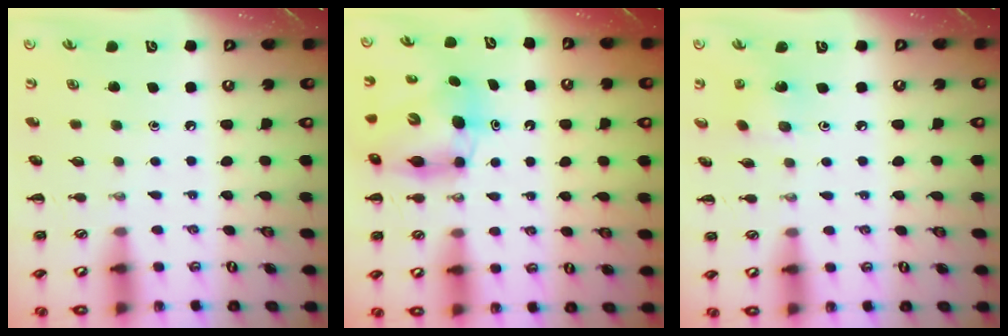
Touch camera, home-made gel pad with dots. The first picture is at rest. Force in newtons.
{"total": 7.1, "press": 6.8, "slide": 2.0}
{"total": 2.7, "press": 2.6, "slide": 0.7}